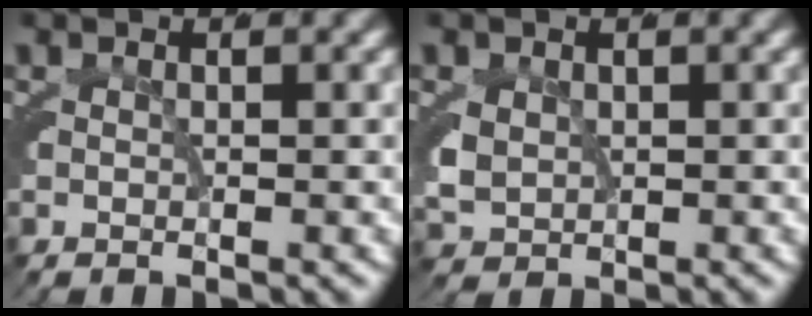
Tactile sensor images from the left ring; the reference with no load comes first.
{"total": 2.4, "force": [-0.1, 2.2, 0.9], "torque": [-0.045, -0.016, 0.012]}